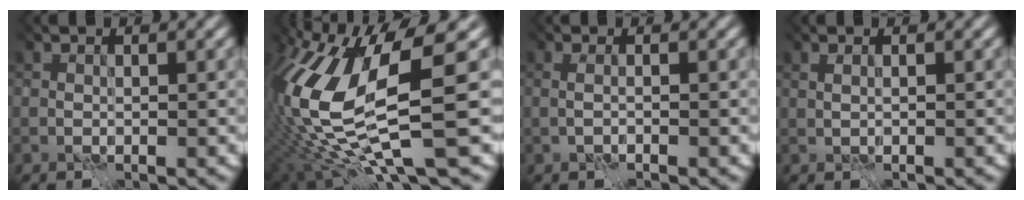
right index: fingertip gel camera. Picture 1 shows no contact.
{"total": 12.1, "force": [-1.1, 3.0, 11.6], "torque": [-0.268, -0.033, 0.025]}
{"total": 1.6, "force": [-0.1, 0.8, 1.4], "torque": [0.007, 0.015, -0.021]}
{"total": 1.7, "force": [1.0, 0.9, 1.1], "torque": [-0.008, 0.015, 0.011]}